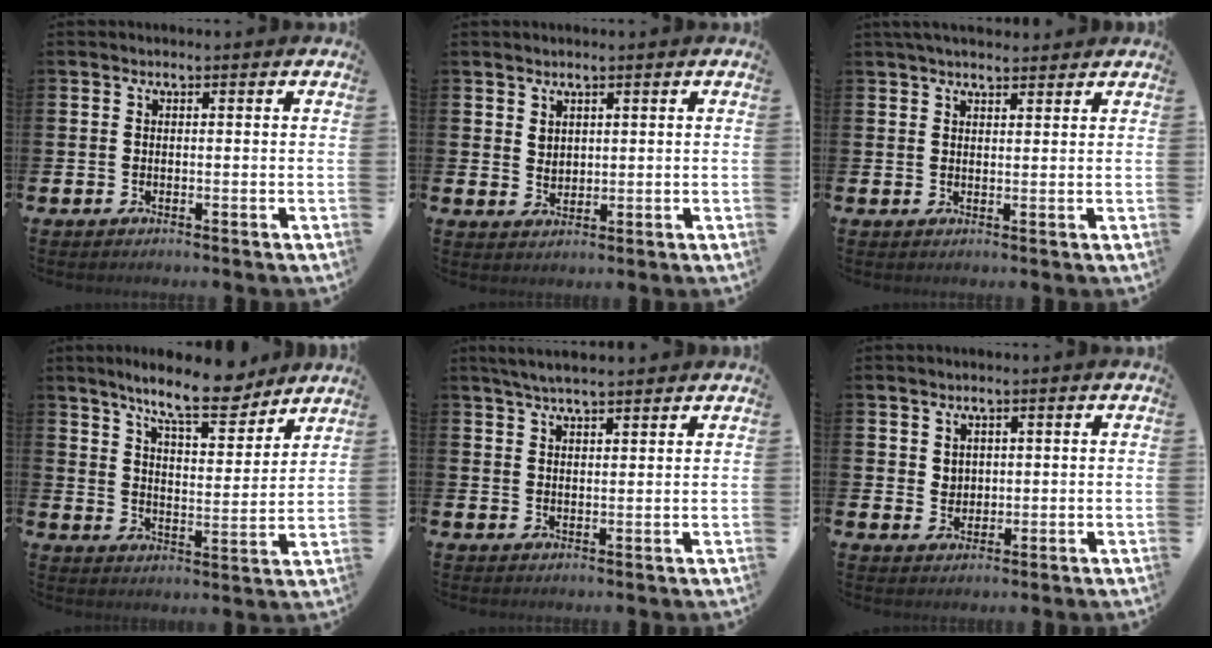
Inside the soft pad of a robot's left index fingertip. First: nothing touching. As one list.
[{"total": 2.1, "force": [1.8, 1.0, 0.3], "torque": [0.009, -0.009, 0.031]}, {"total": 2.9, "force": [2.8, 0.6, 0.7], "torque": [-0.019, -0.006, 0.051]}, {"total": 10.5, "force": [9.3, 2.1, 4.4], "torque": [-0.097, -0.046, 0.163]}, {"total": 4.1, "force": [3.8, 0.5, 1.5], "torque": [-0.037, -0.007, 0.070]}, {"total": 2.2, "force": [1.7, 1.3, 0.4], "torque": [-0.004, -0.002, 0.030]}]